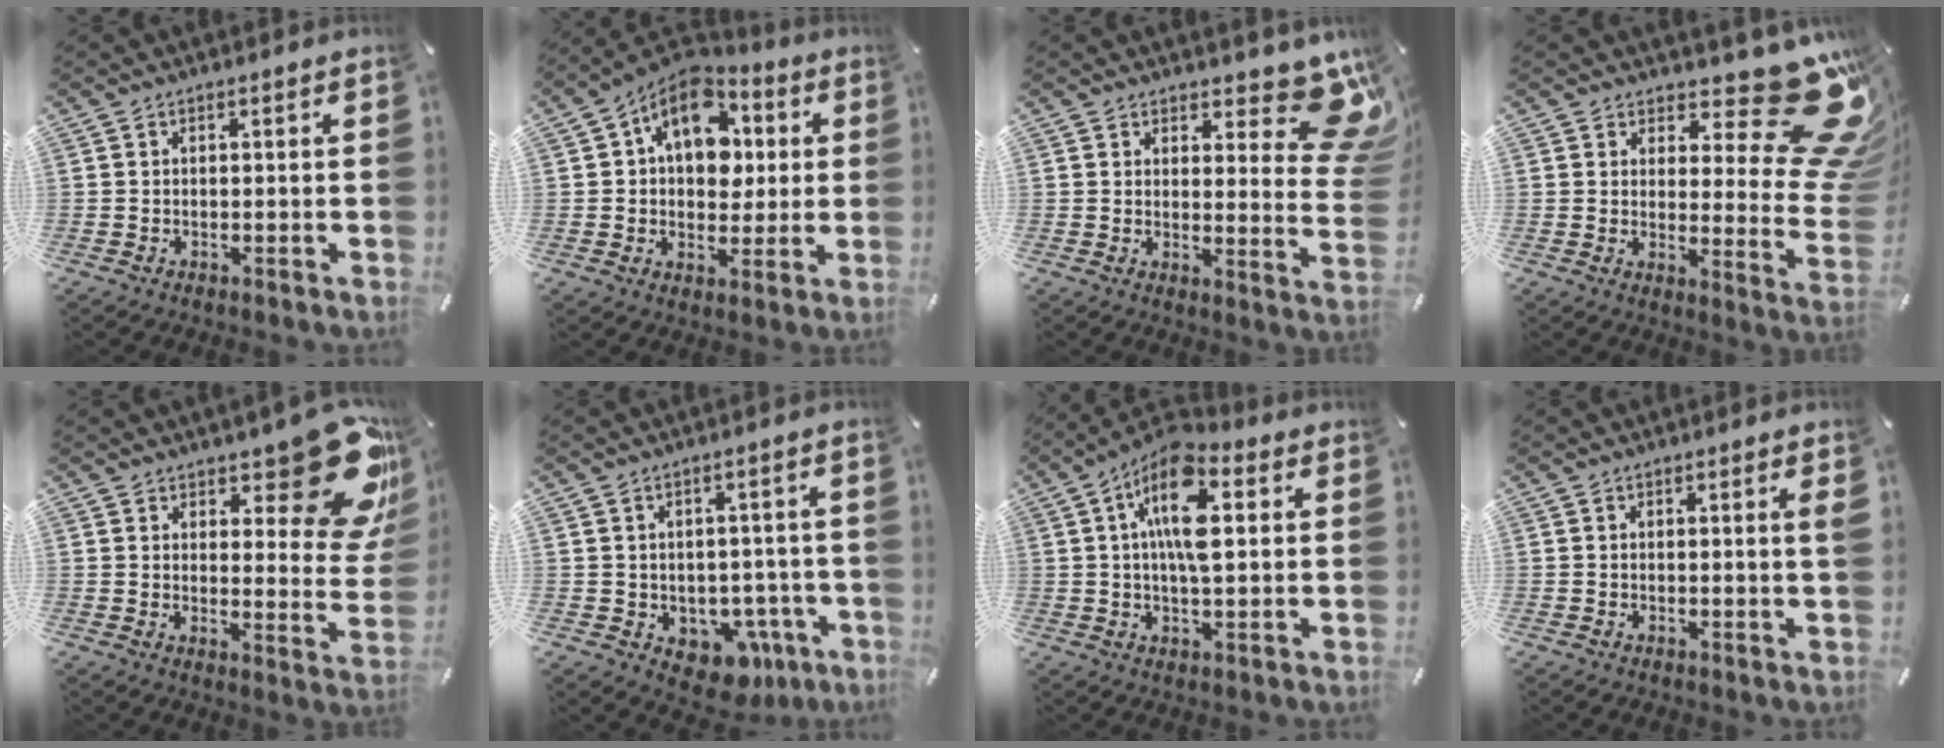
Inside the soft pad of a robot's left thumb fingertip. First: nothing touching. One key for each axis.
{"total": 14.2, "fx": 5.1, "fy": 10.3, "fz": 8.5, "tx": -0.141, "ty": -0.024, "tz": 0.093}
{"total": 13.1, "fx": 7.9, "fy": 6.1, "fz": 8.6, "tx": -0.089, "ty": -0.065, "tz": 0.140}
{"total": 19.1, "fx": 11.2, "fy": 7.4, "fz": 13.6, "tx": -0.155, "ty": -0.095, "tz": 0.183}
{"total": 18.4, "fx": 12.5, "fy": 7.5, "fz": 11.3, "tx": -0.116, "ty": -0.109, "tz": 0.210}
{"total": 7.5, "fx": -2.7, "fy": 6.0, "fz": 3.8, "tx": -0.034, "ty": 0.009, "tz": -0.038}
{"total": 13.6, "fx": 3.3, "fy": 6.1, "fz": 11.8, "tx": -0.216, "ty": -0.005, "tz": 0.054}
{"total": 1.6, "fx": 0.6, "fy": 0.1, "fz": 1.4, "tx": -0.022, "ty": -0.003, "tz": 0.008}